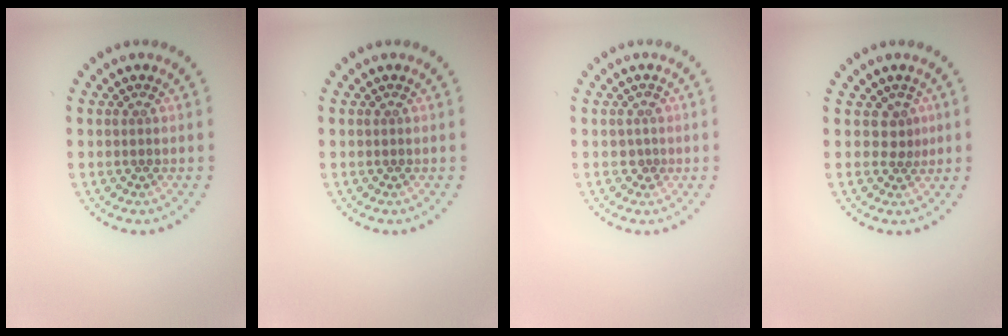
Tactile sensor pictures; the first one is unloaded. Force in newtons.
{"total": 0.0}
{"total": 1.1, "press": 0.8, "slide": 0.7}
{"total": 1.5, "press": 1.0, "slide": 1.2}